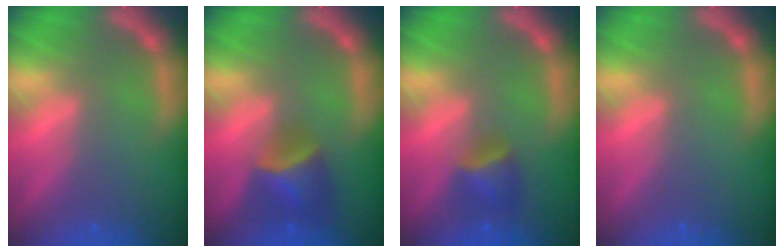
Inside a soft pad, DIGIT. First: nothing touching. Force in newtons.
{"total": 4.4}
{"total": 2.9}
{"total": 0.0}